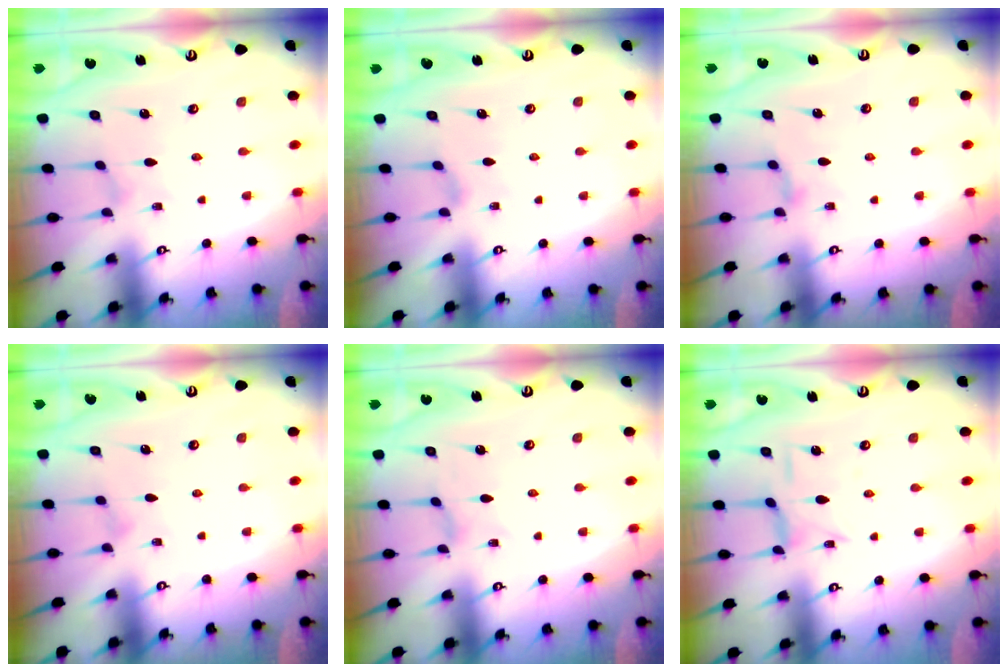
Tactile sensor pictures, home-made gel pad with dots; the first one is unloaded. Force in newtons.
{"total": 1.1, "press": 1.1, "slide": 0.4}
{"total": 2.7, "press": 2.6, "slide": 0.5}
{"total": 0.0}
{"total": 0.0}
{"total": 2.9, "press": 2.8, "slide": 0.5}